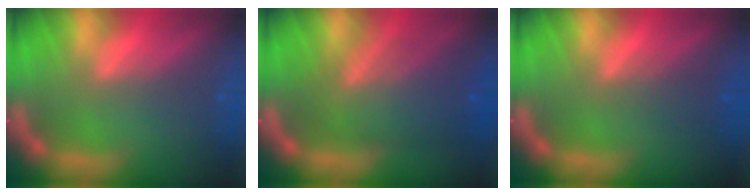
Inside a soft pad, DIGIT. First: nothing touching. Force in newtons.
{"total": 8.1}
{"total": 2.0}